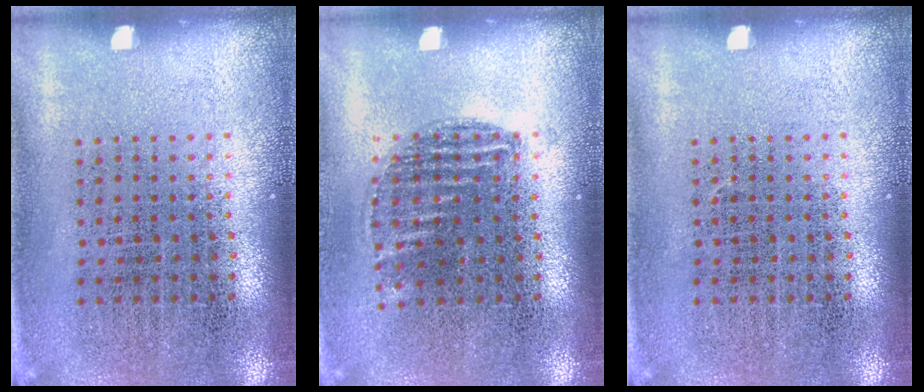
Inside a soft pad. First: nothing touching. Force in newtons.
{"total": 0.9, "press": 0.8, "slide": 0.3}
{"total": 0.0}